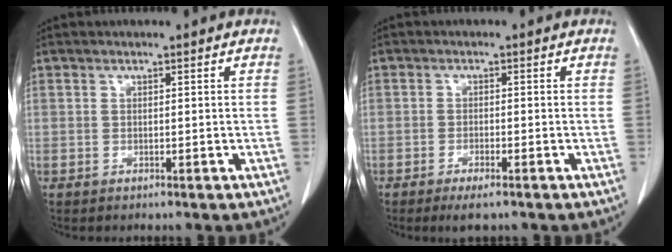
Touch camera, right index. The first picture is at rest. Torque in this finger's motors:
{"motor_torque": [0.21, -0.17, 0.07, 0.04]}